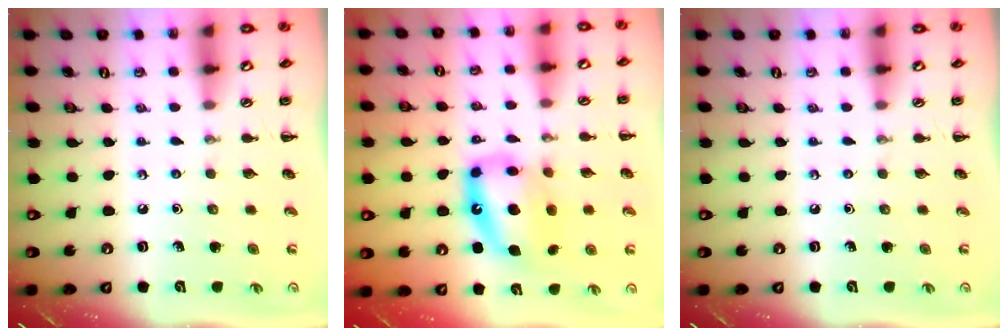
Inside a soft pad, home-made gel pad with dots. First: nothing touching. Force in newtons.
{"total": 12.3, "press": 11.9, "slide": 3.1}
{"total": 0.0}